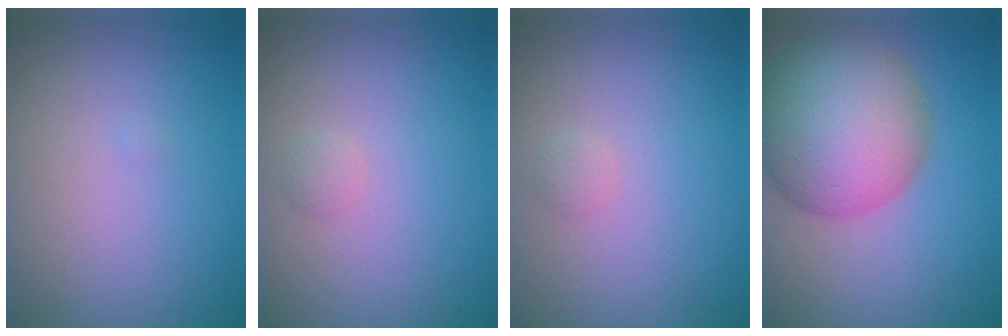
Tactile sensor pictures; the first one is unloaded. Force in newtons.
{"total": 0.7, "press": 0.7, "slide": 0.0}
{"total": 0.7, "press": 0.7, "slide": 0.0}
{"total": 10.7, "press": 10.7, "slide": 0.3}